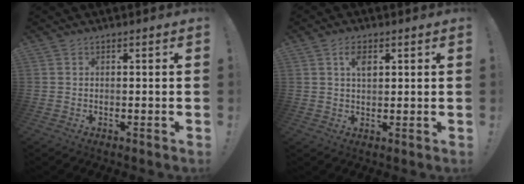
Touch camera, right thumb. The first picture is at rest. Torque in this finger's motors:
{"motor_torque": [0.00, 0.03, -0.09, 0.11, 0.13]}